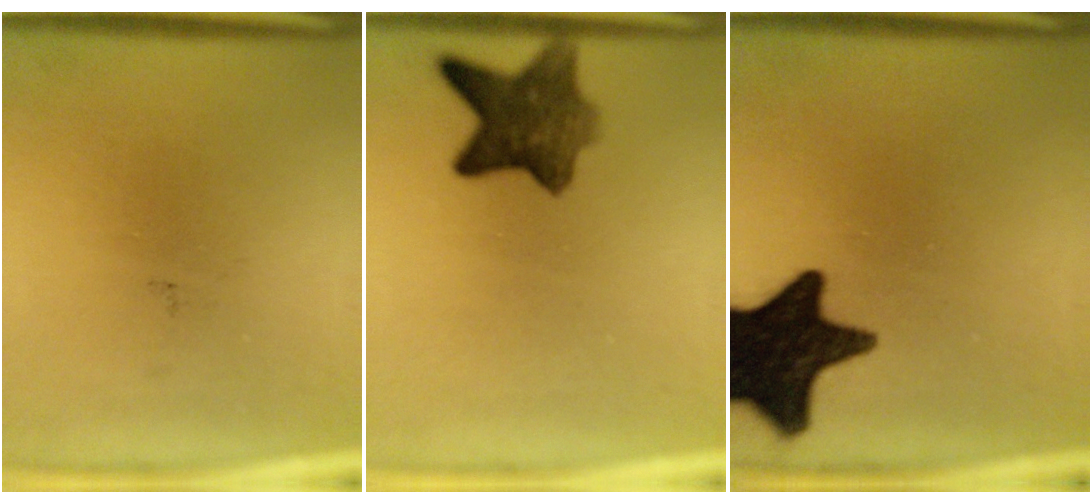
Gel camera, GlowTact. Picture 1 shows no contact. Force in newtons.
{"total": 7.7}
{"total": 17.3}